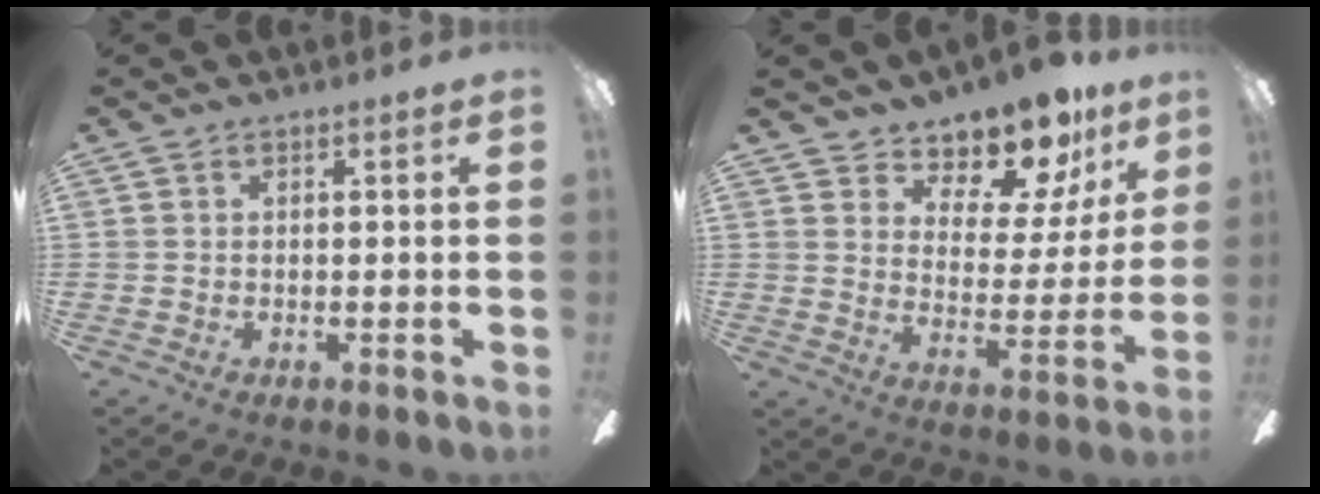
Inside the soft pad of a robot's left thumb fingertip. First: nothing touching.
{"total": 11.6, "force": [10.3, 4.4, 3.1], "torque": [-0.046, -0.090, 0.183]}